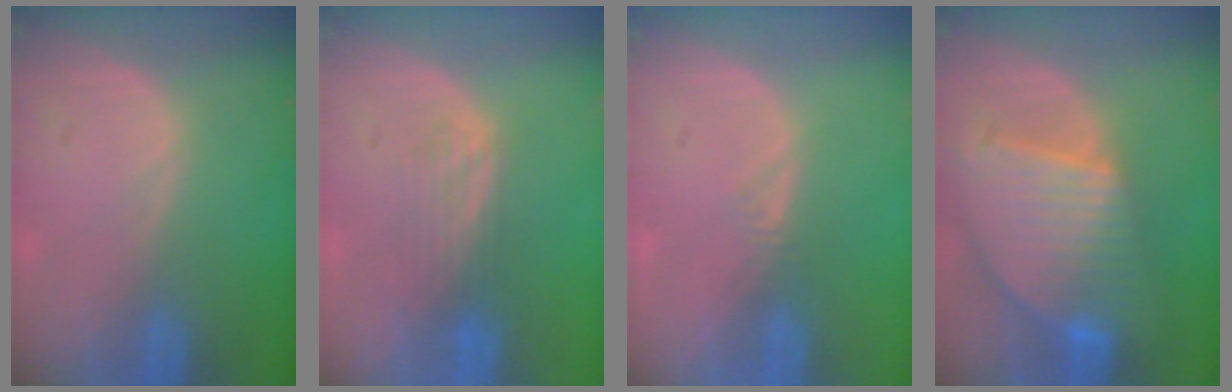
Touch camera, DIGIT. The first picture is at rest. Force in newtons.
{"total": 3.9, "press": 3.3, "slide": 2.2}
{"total": 0.9, "press": 0.8, "slide": 0.4}
{"total": 9.6, "press": 8.3, "slide": 4.8}